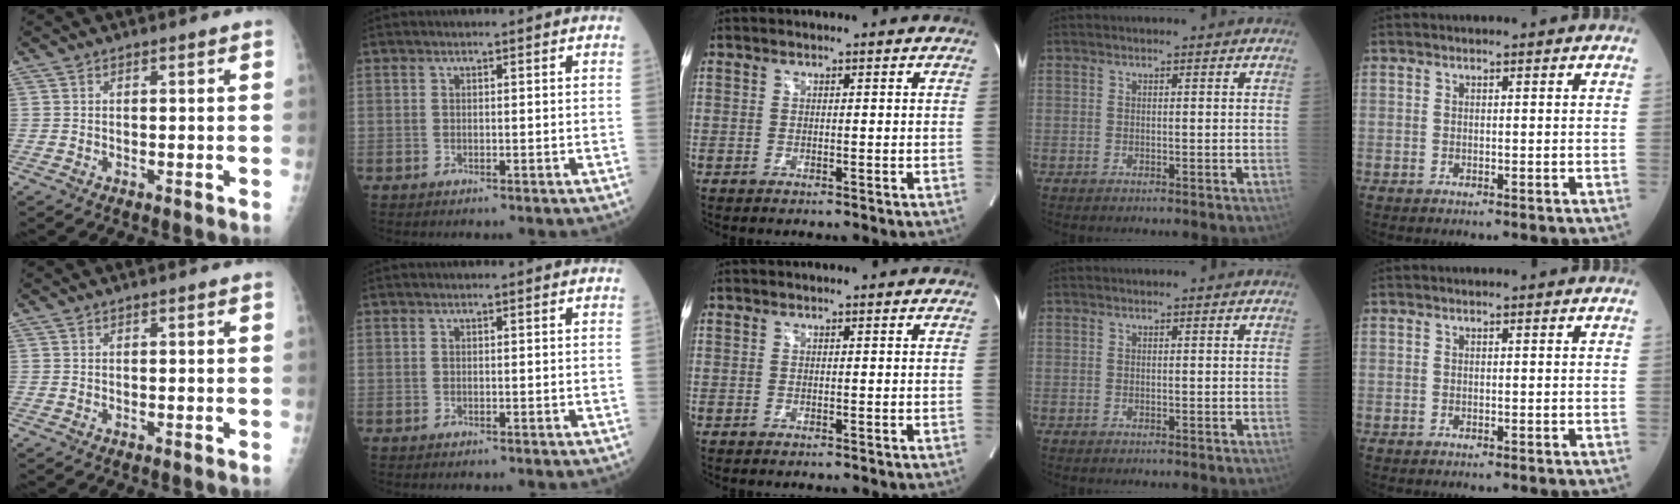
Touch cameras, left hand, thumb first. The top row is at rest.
{}